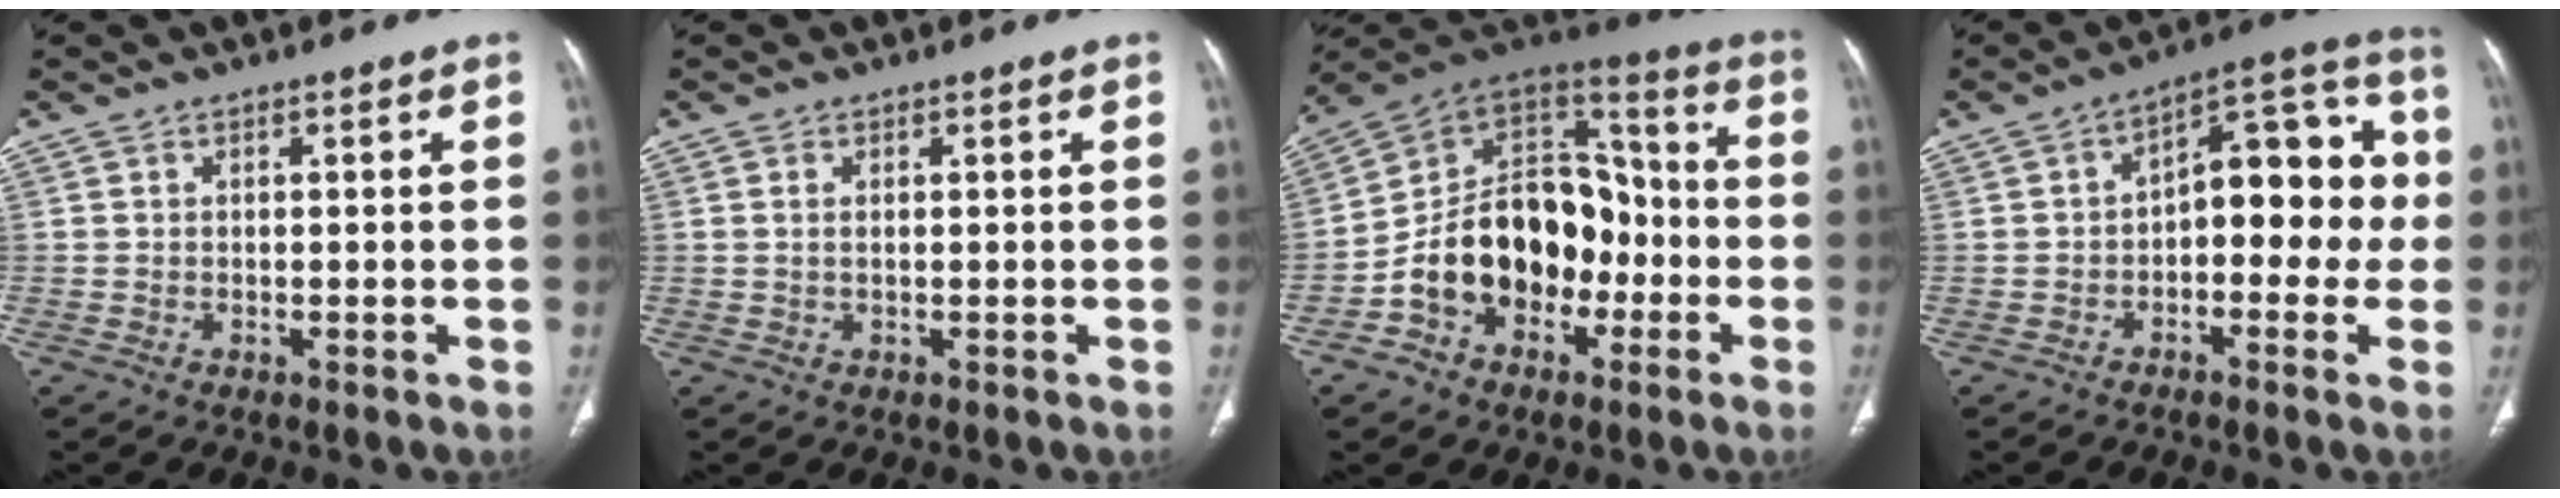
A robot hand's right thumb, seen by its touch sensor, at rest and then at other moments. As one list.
[{"total": 0.9, "force": [0.3, 0.3, 0.8], "torque": [-0.024, 0.004, 0.009]}, {"total": 19.6, "force": [-5.4, 14.2, 12.4], "torque": [-0.154, 0.073, -0.088]}, {"total": 13.0, "force": [-1.4, 7.5, 10.5], "torque": [-0.087, 0.053, -0.032]}]